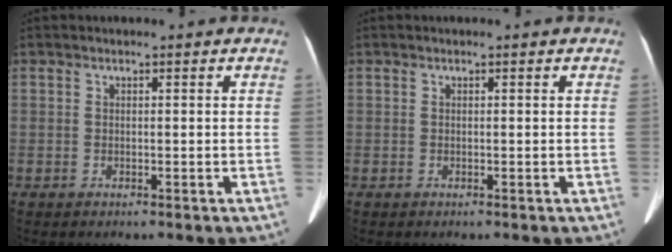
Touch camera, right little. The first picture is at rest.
{"total": 0.0}